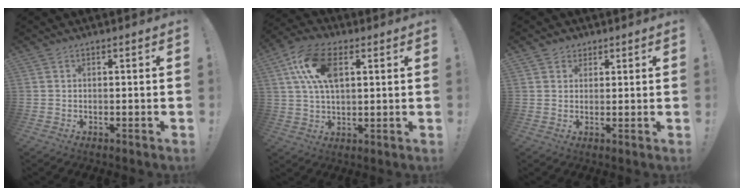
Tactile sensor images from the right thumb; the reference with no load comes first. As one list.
[{"total": 13.8, "force": [4.5, 7.5, 10.7], "torque": [-0.201, 0.004, 0.087]}, {"total": 3.0, "force": [1.8, 2.4, 0.5], "torque": [-0.001, -0.006, 0.031]}]